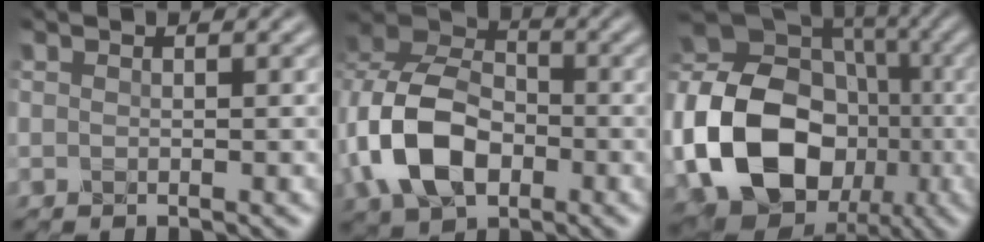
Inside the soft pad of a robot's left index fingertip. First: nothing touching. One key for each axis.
{"total": 9.4, "fx": -2.6, "fy": 6.4, "fz": 6.5, "tx": -0.151, "ty": 0.002, "tz": -0.057}
{"total": 17.4, "fx": -3.5, "fy": 13.6, "fz": 10.3, "tx": -0.212, "ty": -0.023, "tz": -0.071}